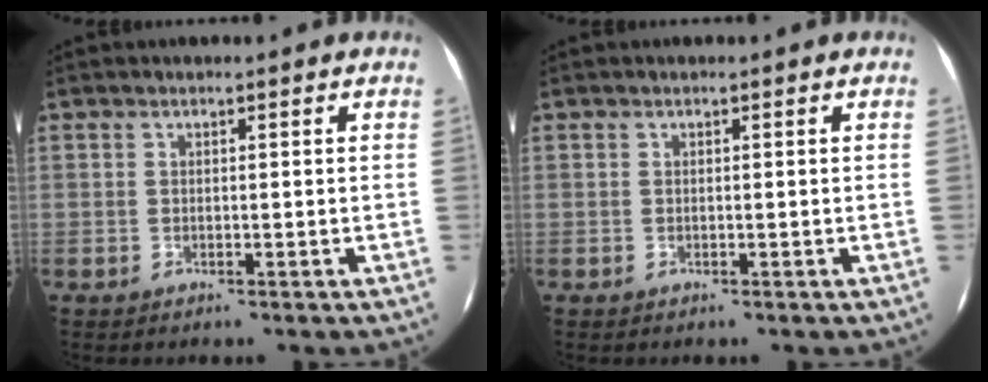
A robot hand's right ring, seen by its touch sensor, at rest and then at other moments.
{"total": 0.0}